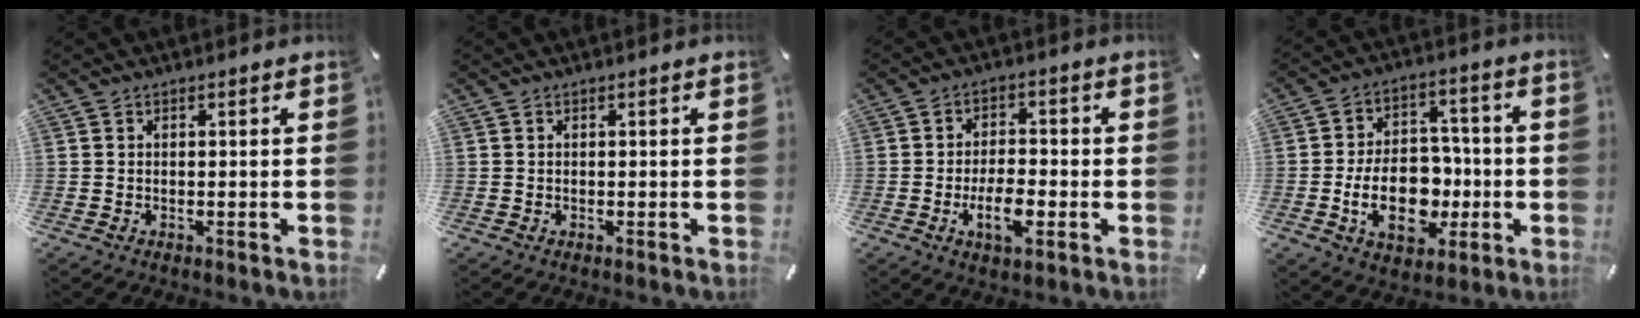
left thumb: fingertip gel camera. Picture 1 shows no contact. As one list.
[{"total": 0.0}, {"total": 7.8, "force": [-2.7, 4.3, 5.9], "torque": [-0.097, 0.002, -0.051]}, {"total": 15.9, "force": [-3.8, 11.0, 10.9], "torque": [-0.192, 0.005, -0.064]}]